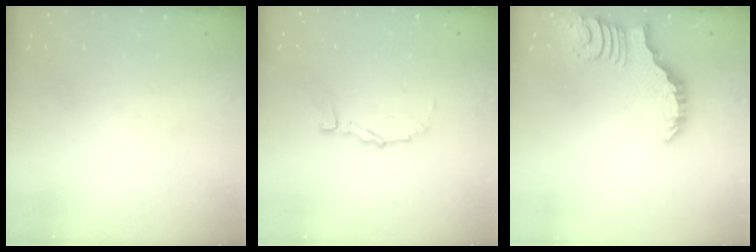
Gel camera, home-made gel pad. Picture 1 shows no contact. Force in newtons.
{"total": 4.0, "press": 4.0, "slide": 0.2}
{"total": 2.7, "press": 2.7, "slide": 0.1}